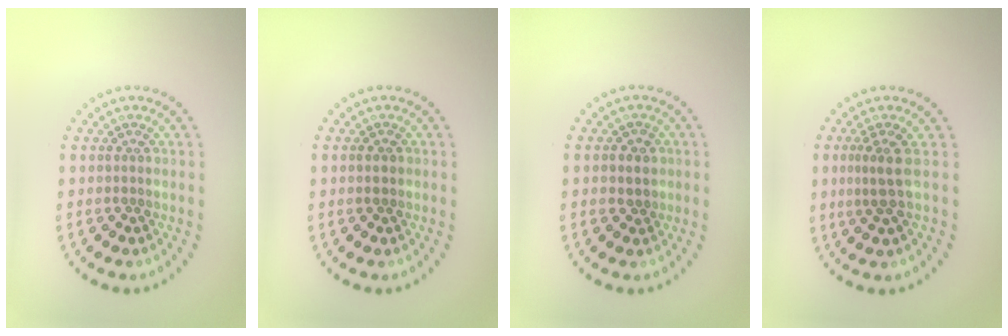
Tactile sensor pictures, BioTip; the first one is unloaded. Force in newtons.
{"total": 1.1, "press": 1.1, "slide": 0.0}
{"total": 1.3, "press": 1.2, "slide": 0.5}
{"total": 2.2, "press": 1.5, "slide": 1.6}